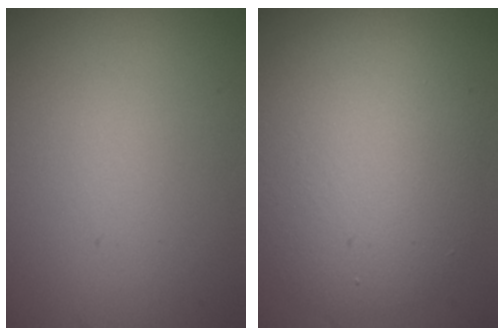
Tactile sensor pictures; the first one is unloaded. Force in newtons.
{"total": 7.6, "press": 7.5, "slide": 0.6}